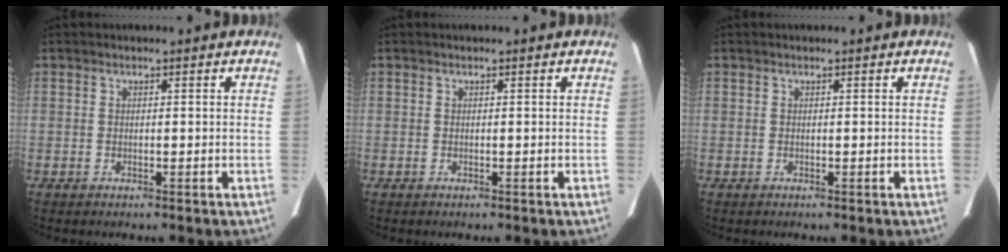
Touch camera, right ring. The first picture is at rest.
{"total": 0.0}
{"total": 0.0}